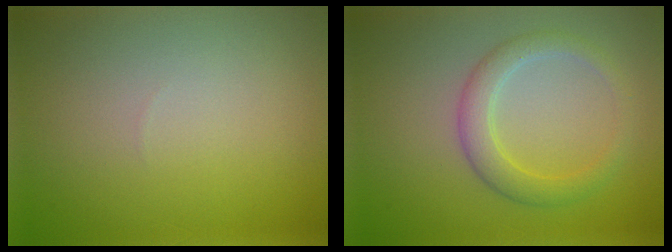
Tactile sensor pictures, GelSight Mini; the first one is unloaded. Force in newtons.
{"total": 3.1, "press": 3.1, "slide": 0.2}